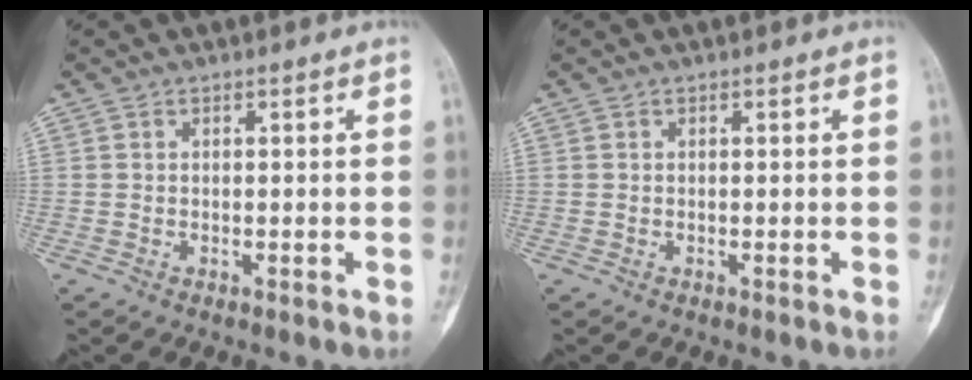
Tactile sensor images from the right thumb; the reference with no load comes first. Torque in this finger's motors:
{"motor_torque": [0.11, 0.01, 0.13, 0.06, 0.03]}